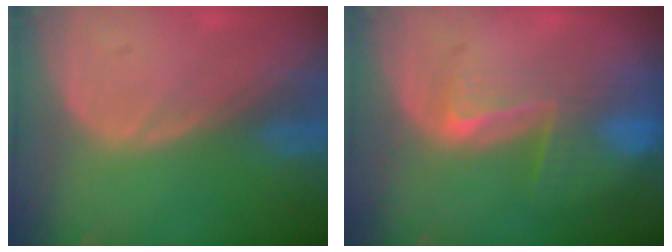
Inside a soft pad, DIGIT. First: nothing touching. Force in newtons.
{"total": 8.2, "press": 7.1, "slide": 4.1}